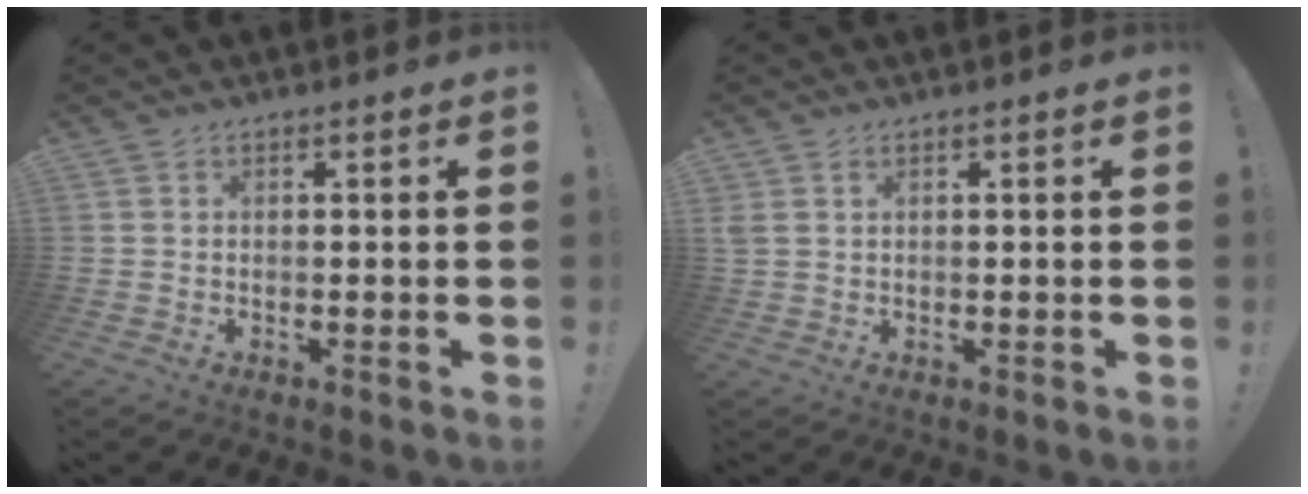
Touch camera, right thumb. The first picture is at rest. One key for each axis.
{"total": 2.0, "fx": 0.9, "fy": 1.4, "fz": 1.2, "tx": -0.029, "ty": 0.005, "tz": 0.019}